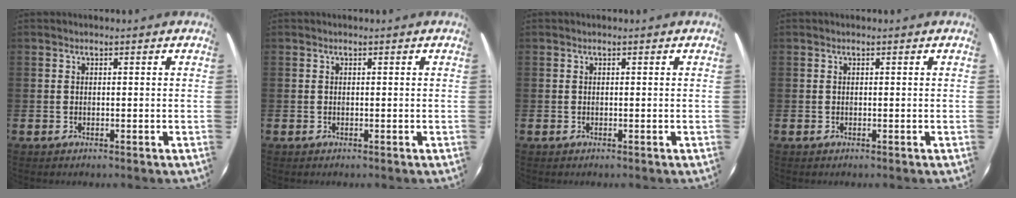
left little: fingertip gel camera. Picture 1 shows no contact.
{"total": 0.0}
{"total": 0.0}
{"total": 0.0}